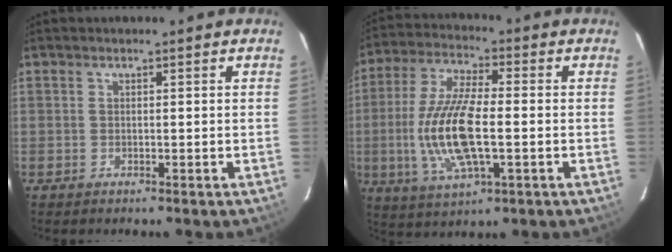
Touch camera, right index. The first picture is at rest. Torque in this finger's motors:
{"motor_torque": [2.14, 0.00, 1.05, 0.21]}